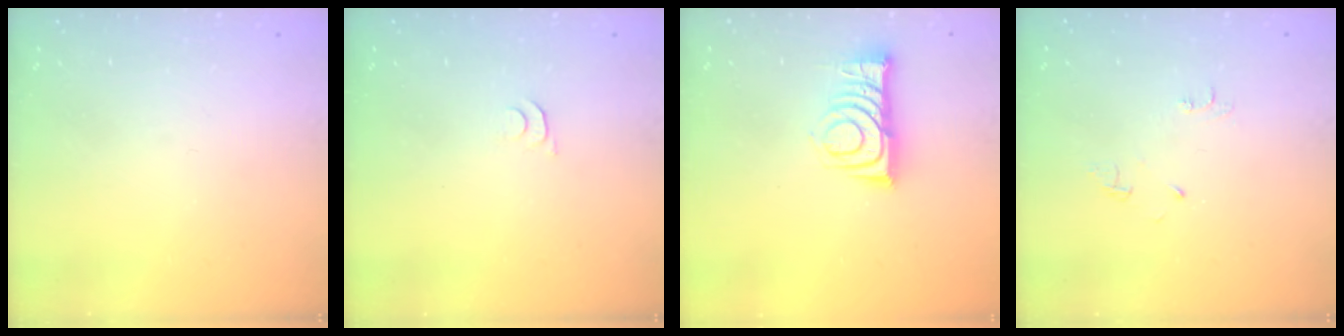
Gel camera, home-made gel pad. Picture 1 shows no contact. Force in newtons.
{"total": 5.2, "press": 5.2, "slide": 0.6}
{"total": 11.1, "press": 11.0, "slide": 1.0}
{"total": 4.4, "press": 4.4, "slide": 0.6}